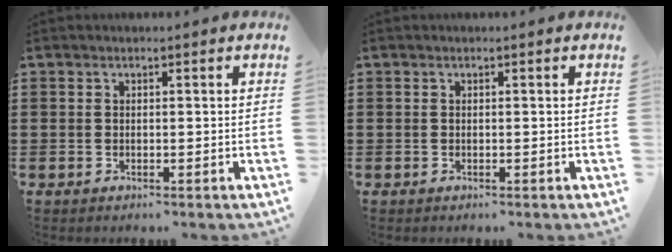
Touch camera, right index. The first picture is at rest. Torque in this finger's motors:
{"motor_torque": [-0.01, 0.01, 0.00, 0.00]}